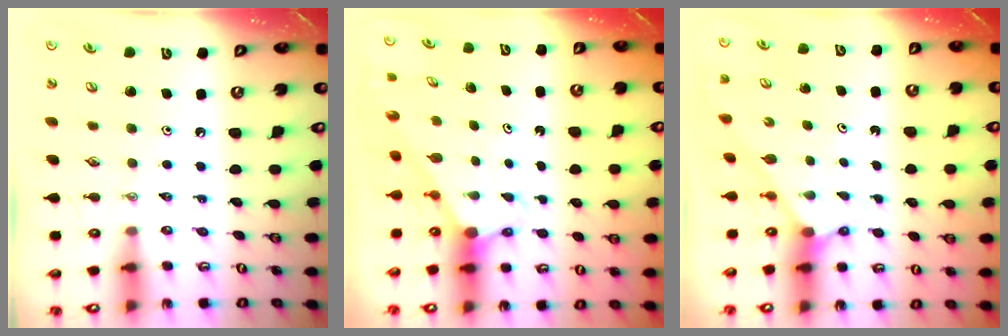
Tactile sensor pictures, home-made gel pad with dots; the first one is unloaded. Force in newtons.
{"total": 2.7, "press": 2.7, "slide": 0.1}
{"total": 2.4, "press": 2.4, "slide": 0.2}